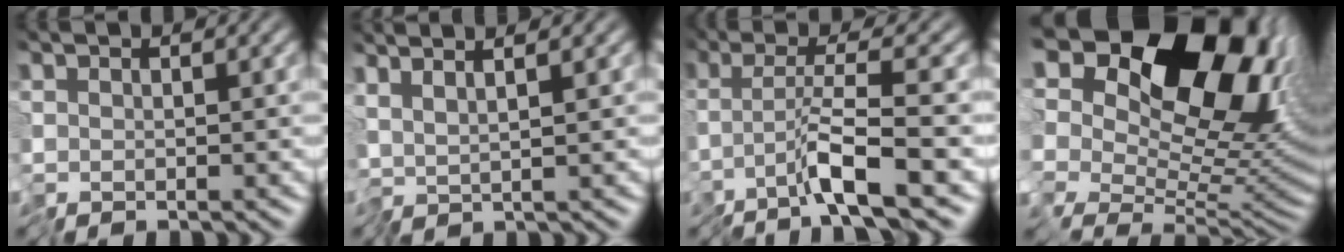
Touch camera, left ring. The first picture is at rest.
{"total": 2.1, "force": [1.2, -0.2, 1.7], "torque": [-0.035, 0.010, 0.018]}
{"total": 4.5, "force": [-1.8, -0.3, 4.2], "torque": [-0.065, 0.001, -0.046]}
{"total": 19.2, "force": [9.5, 11.4, 12.2], "torque": [-0.205, 0.070, 0.145]}